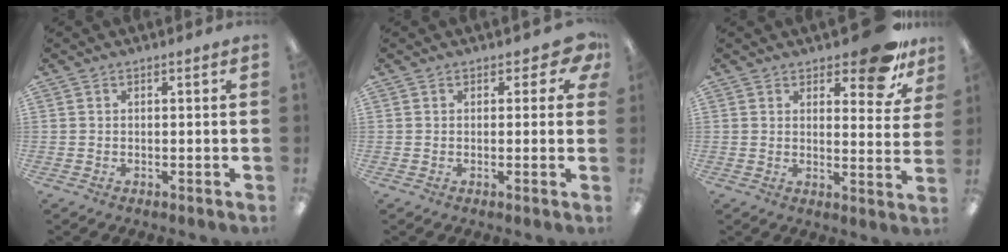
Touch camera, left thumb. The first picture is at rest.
{"total": 4.4, "force": [2.0, 2.7, 2.8], "torque": [-0.033, -0.002, 0.035]}
{"total": 11.4, "force": [8.2, 4.3, 6.7], "torque": [-0.076, -0.049, 0.139]}